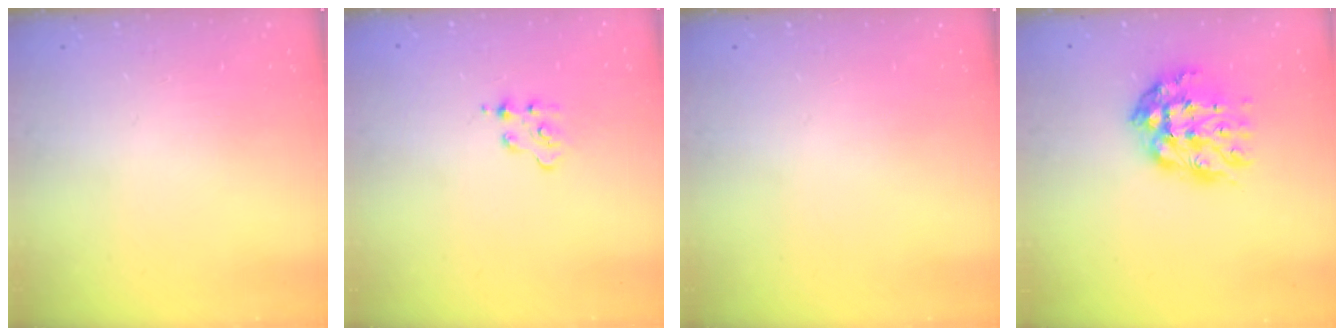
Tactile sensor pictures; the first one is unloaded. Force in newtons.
{"total": 2.1, "press": 2.1, "slide": 0.5}
{"total": 0.0}
{"total": 12.5, "press": 12.5, "slide": 0.9}